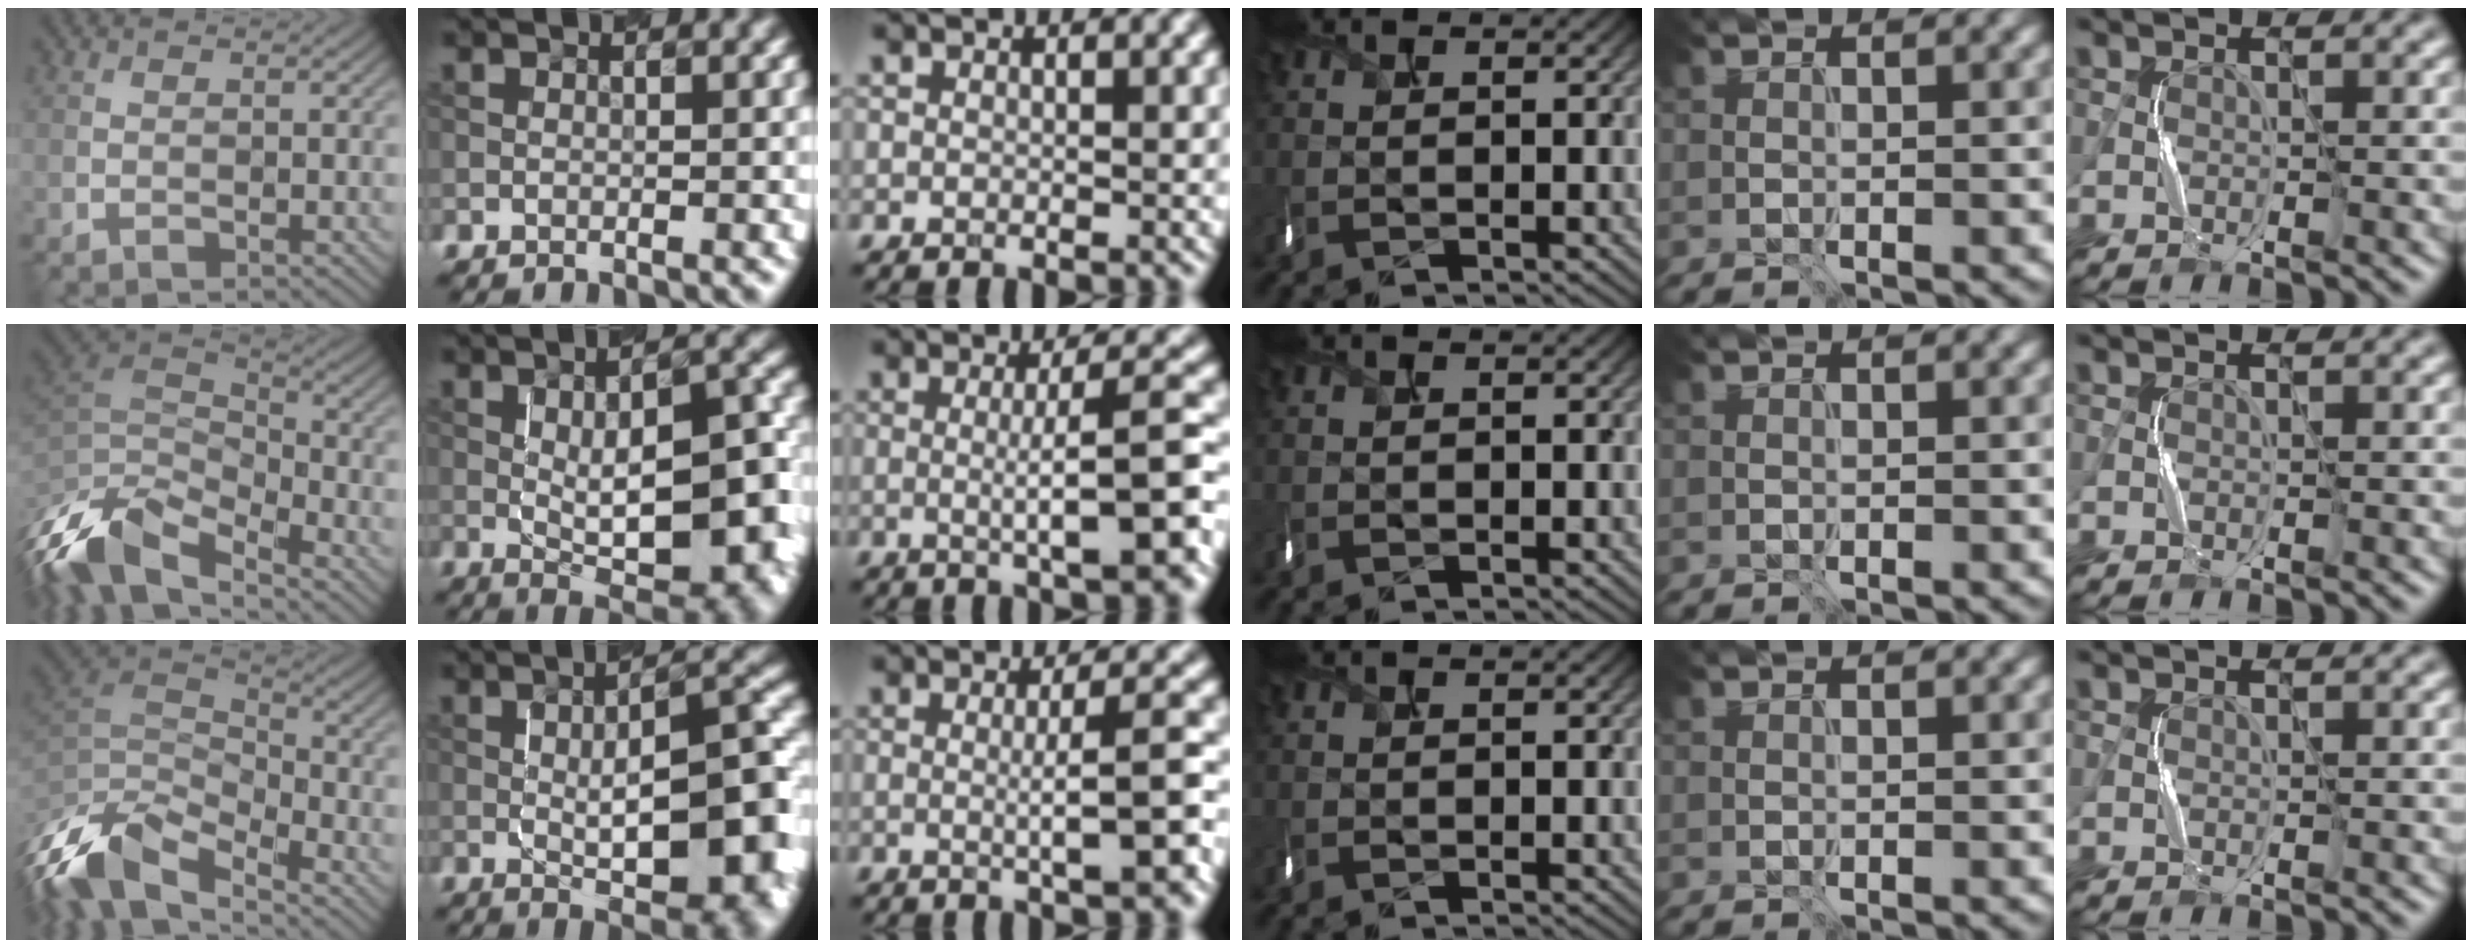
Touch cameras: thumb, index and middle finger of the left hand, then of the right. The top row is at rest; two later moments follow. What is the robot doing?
{"motion": "shake", "object": "box of matches"}